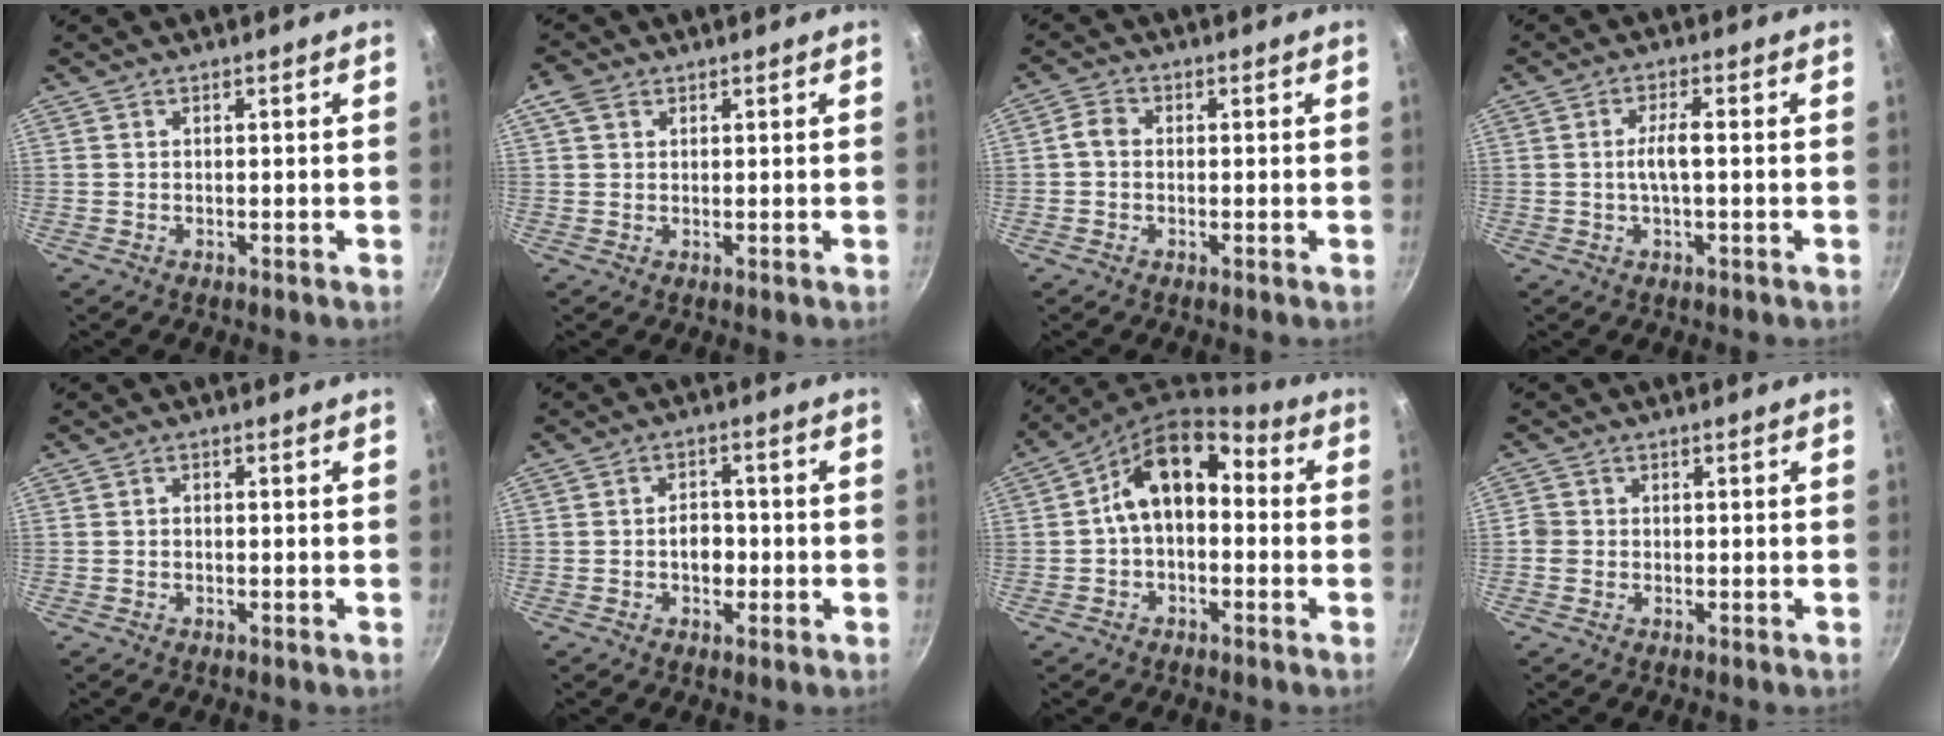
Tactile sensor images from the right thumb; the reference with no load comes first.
{"total": 3.2, "force": [1.4, 2.2, 1.7], "torque": [-0.030, 0.003, 0.024]}
{"total": 2.5, "force": [-0.3, 2.0, 1.5], "torque": [-0.033, 0.012, -0.013]}
{"total": 3.9, "force": [-0.3, 0.8, 3.8], "torque": [-0.077, 0.013, -0.007]}
{"total": 0.8, "force": [-0.4, 0.5, 0.5], "torque": [-0.012, 0.007, -0.005]}
{"total": 4.6, "force": [-1.0, 3.3, 3.1], "torque": [-0.022, 0.011, -0.017]}
{"total": 11.7, "force": [0.5, 7.8, 8.7], "torque": [-0.118, 0.045, -0.011]}
{"total": 2.0, "force": [-0.6, 1.8, 0.6], "torque": [-0.003, 0.009, -0.013]}